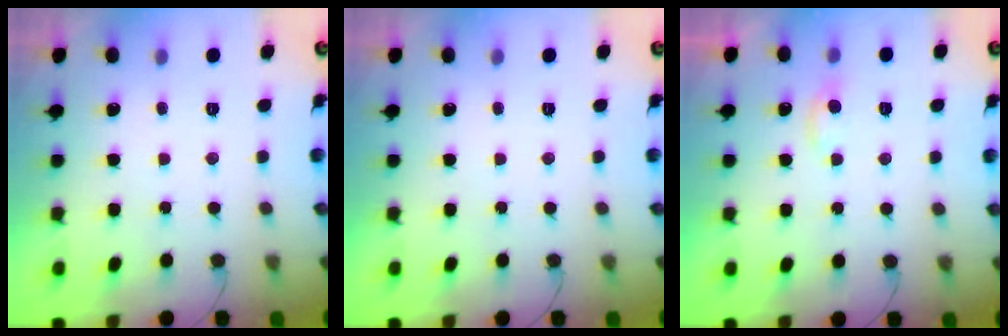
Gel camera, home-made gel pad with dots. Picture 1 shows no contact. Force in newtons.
{"total": 0.0}
{"total": 4.6, "press": 4.5, "slide": 0.6}